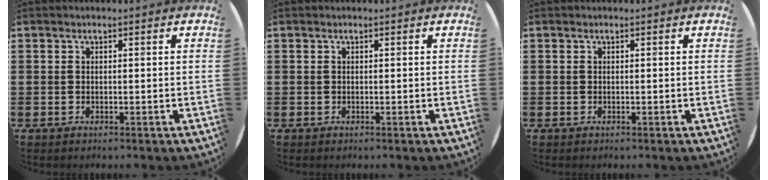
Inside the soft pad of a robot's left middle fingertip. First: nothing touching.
{"total": 0.0}
{"total": 0.0}